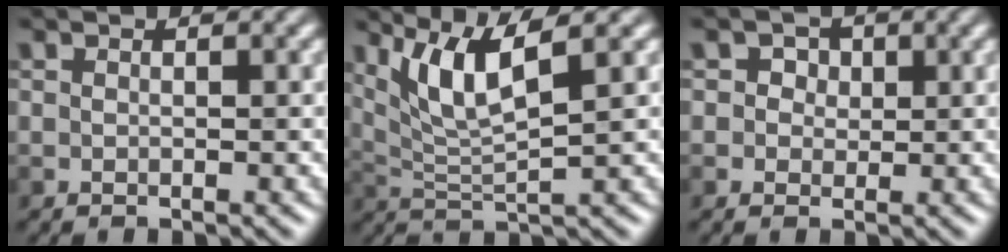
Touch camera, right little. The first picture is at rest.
{"total": 5.0, "force": [2.4, 0.9, 4.3], "torque": [-0.085, -0.001, 0.049]}
{"total": 2.3, "force": [1.0, 1.9, 0.9], "torque": [-0.003, 0.002, 0.006]}